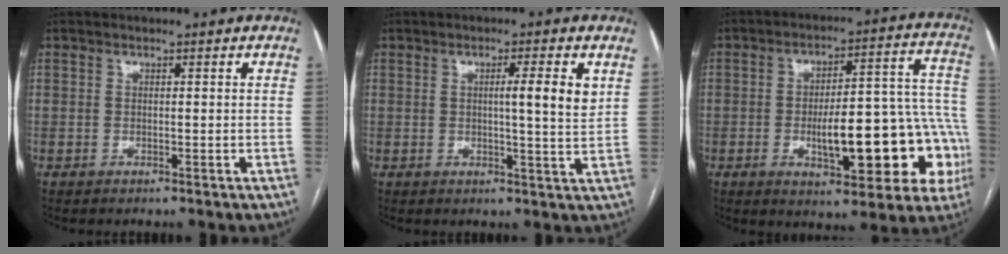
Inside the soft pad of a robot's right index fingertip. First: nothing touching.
{"total": 5.5, "force": [1.6, -0.2, 5.2], "torque": [-0.075, -0.005, 0.019]}
{"total": 19.7, "force": [-5.2, 6.3, 18.0], "torque": [-0.174, 0.043, -0.055]}